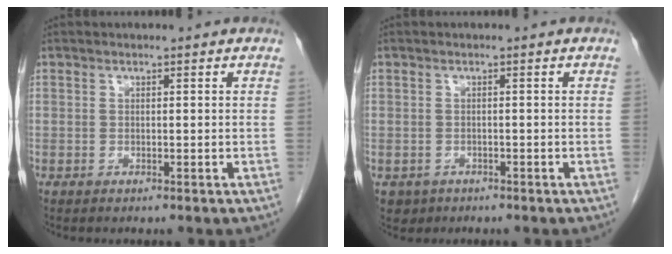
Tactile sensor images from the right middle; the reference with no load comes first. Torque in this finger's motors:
{"motor_torque": [-0.10, 0.13, -0.09, -0.01]}